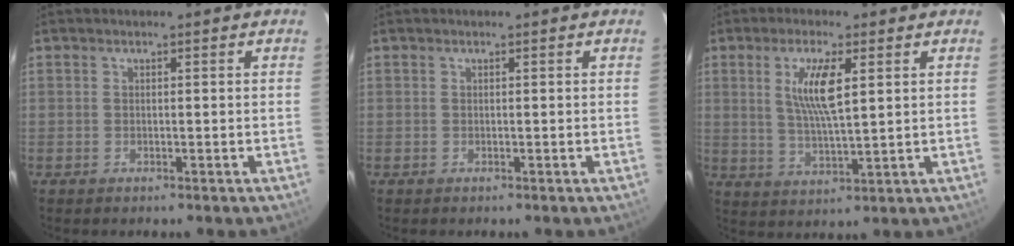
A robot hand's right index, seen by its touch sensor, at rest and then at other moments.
{"total": 0.0}
{"total": 8.0, "force": [2.5, 1.7, 7.4], "torque": [-0.139, -0.003, 0.050]}